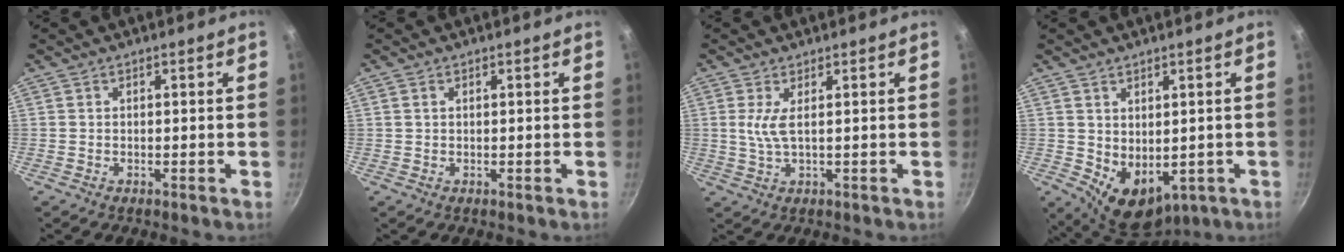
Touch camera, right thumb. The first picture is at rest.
{"total": 0.8, "force": [0.3, 0.5, 0.5], "torque": [-0.008, 0.002, 0.005]}
{"total": 3.6, "force": [0.8, 0.9, 3.4], "torque": [-0.082, -0.004, 0.020]}
{"total": 8.7, "force": [-0.3, 6.1, 6.2], "torque": [-0.070, -0.018, 0.022]}